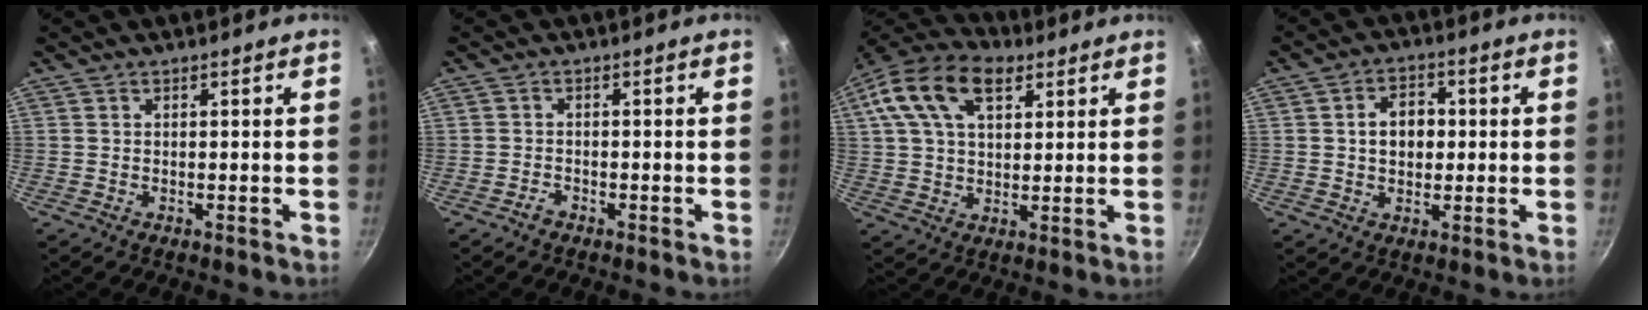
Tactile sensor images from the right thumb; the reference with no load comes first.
{"total": 1.5, "force": [-1.3, 0.7, 0.4], "torque": [-0.006, 0.012, -0.023]}
{"total": 16.4, "force": [6.9, 9.5, 11.4], "torque": [-0.205, 0.009, 0.110]}
{"total": 6.9, "force": [0.5, 5.0, 4.7], "torque": [-0.049, 0.011, 0.005]}